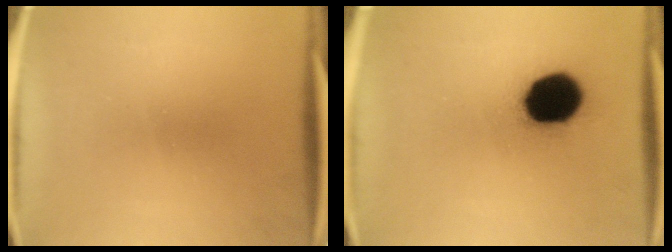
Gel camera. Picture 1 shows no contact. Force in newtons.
{"total": 18.0}